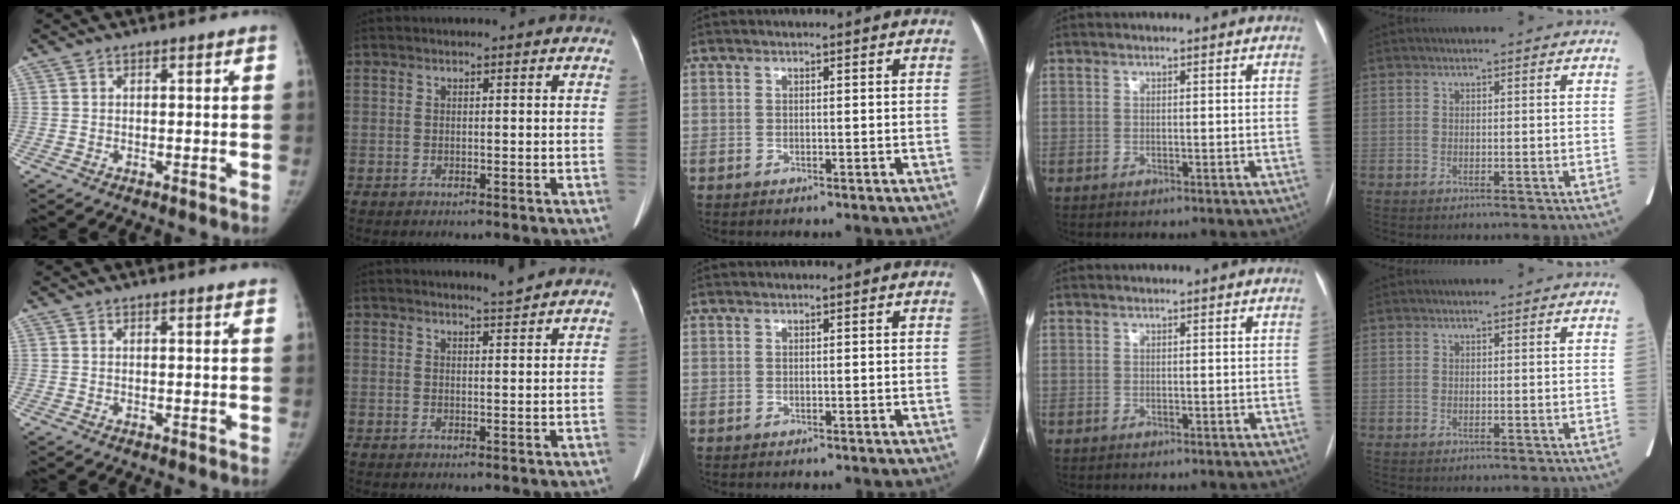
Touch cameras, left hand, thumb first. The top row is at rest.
{"thumb": {"total": 1.6, "force": [1.4, -0.1, 0.7], "torque": [-0.004, -0.004, 0.014]}, "index": {"total": 1.6, "force": [1.5, -0.6, 0.2], "torque": [-0.012, -0.014, 0.027]}}